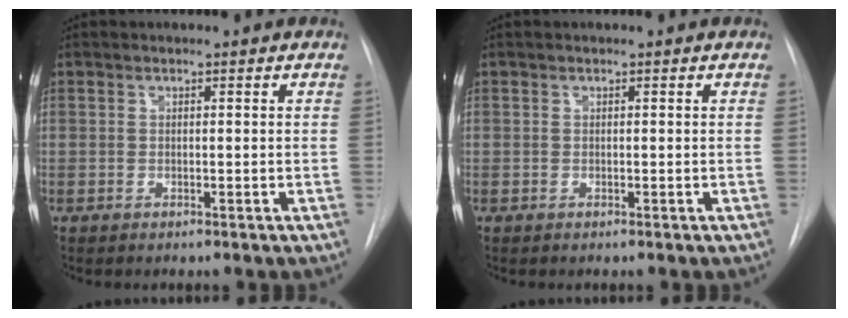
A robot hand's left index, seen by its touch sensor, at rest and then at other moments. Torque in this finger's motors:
{"motor_torque": [-0.01, 0.02, 0.02, 0.00]}